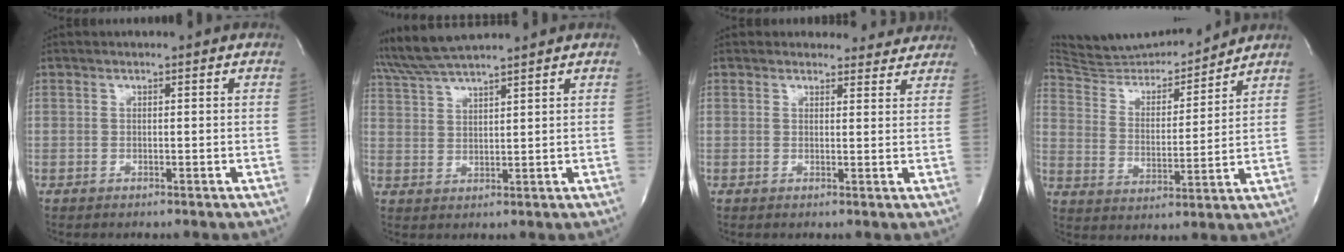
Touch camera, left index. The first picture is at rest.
{"total": 7.1, "force": [6.5, -0.9, 2.6], "torque": [-0.061, 0.020, 0.129]}
{"total": 4.4, "force": [4.1, 1.7, -0.6], "torque": [0.021, -0.009, 0.030]}
{"total": 15.5, "force": [15.1, 1.9, 3.2], "torque": [-0.057, -0.001, 0.255]}